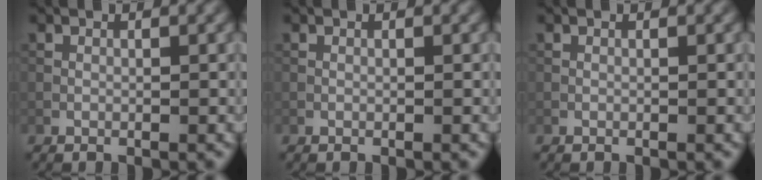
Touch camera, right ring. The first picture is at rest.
{"total": 0.0}
{"total": 0.0}